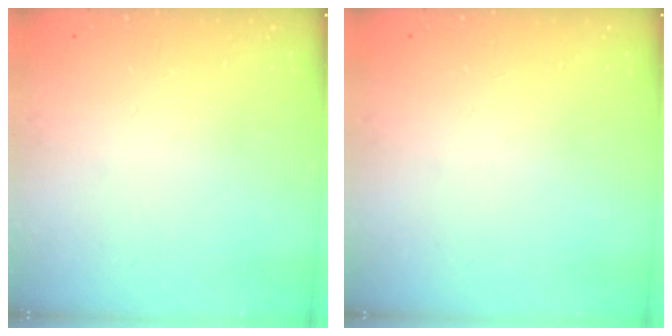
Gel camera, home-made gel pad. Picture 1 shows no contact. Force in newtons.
{"total": 0.0}